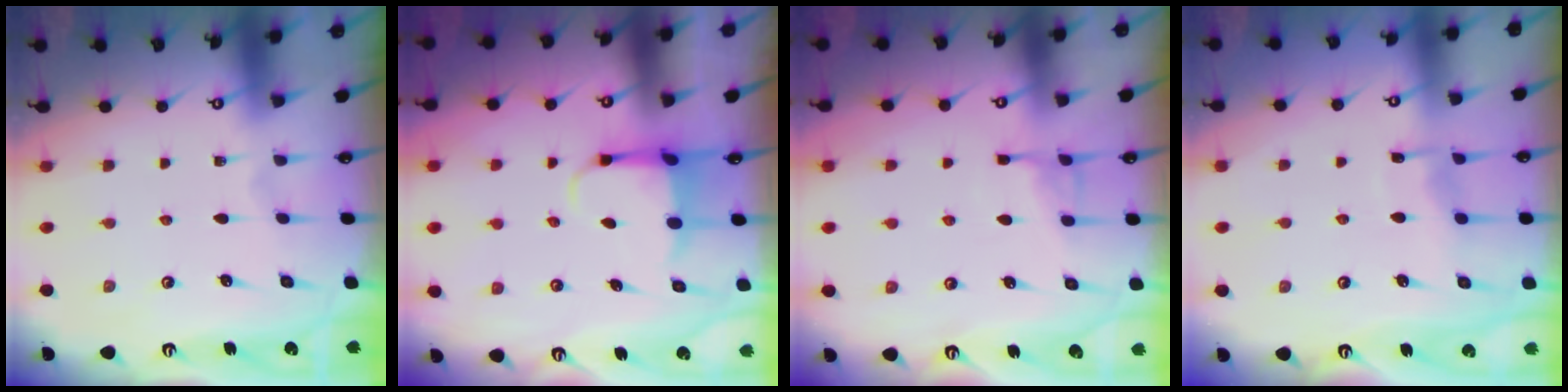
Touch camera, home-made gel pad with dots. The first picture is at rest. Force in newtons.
{"total": 4.0, "press": 3.8, "slide": 1.1}
{"total": 6.2, "press": 6.2, "slide": 0.5}
{"total": 6.0, "press": 5.9, "slide": 0.7}